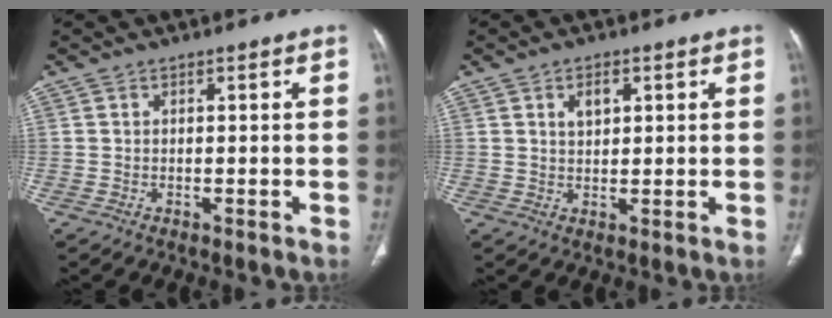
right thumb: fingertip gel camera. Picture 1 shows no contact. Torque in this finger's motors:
{"motor_torque": [-0.01, 0.07, -0.35, 0.24, 0.00]}